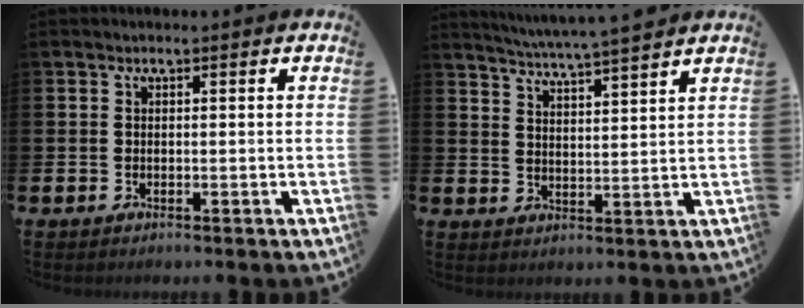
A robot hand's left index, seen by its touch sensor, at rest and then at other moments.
{"total": 5.5, "force": [5.4, -0.6, 1.1], "torque": [-0.037, -0.035, 0.094]}